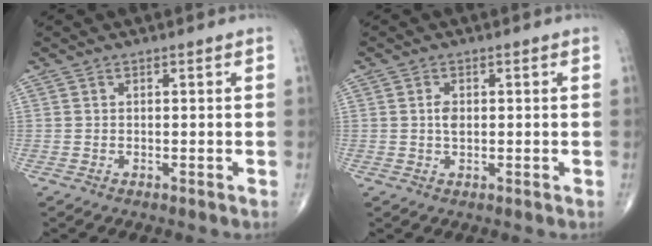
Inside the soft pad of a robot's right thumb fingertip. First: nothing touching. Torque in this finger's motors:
{"motor_torque": [-0.48, 0.51, 0.18, -0.03, 0.06]}